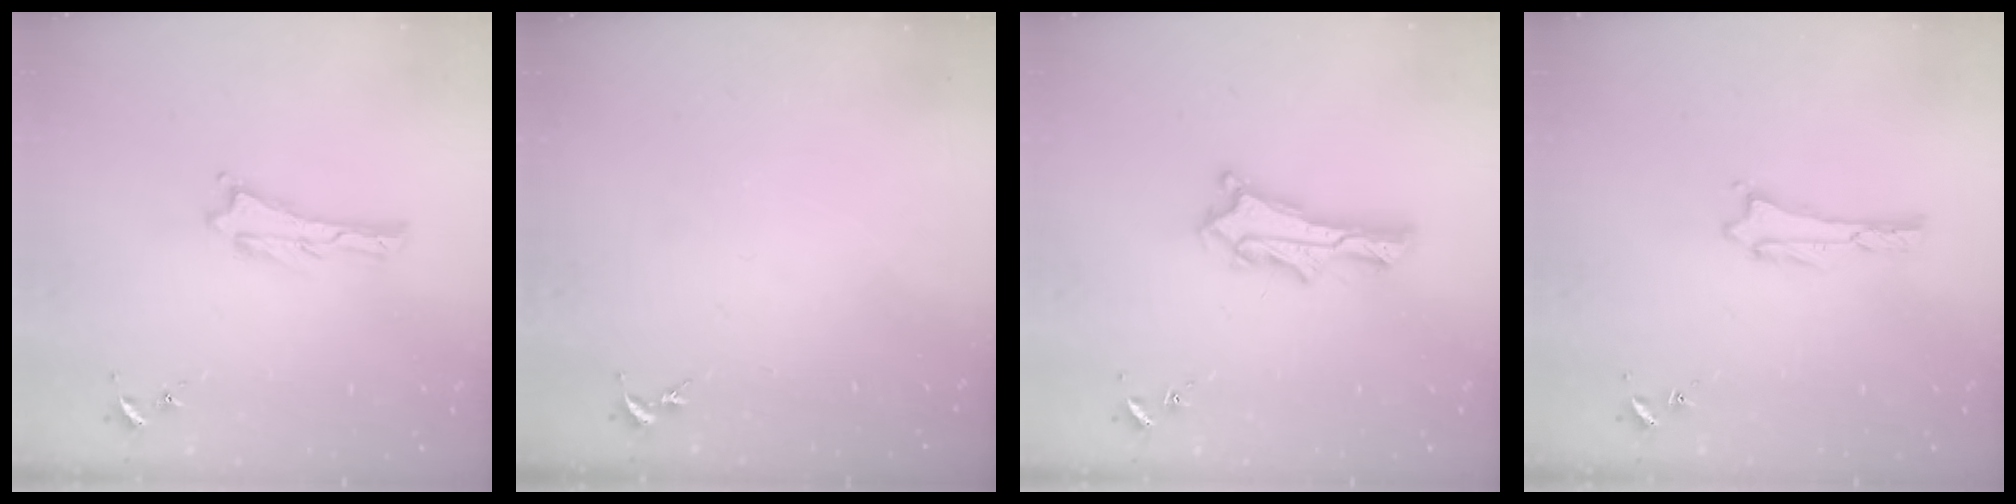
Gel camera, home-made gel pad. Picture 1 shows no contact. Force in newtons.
{"total": 0.0}
{"total": 5.2, "press": 5.2, "slide": 0.6}
{"total": 0.5, "press": 0.5, "slide": 0.2}